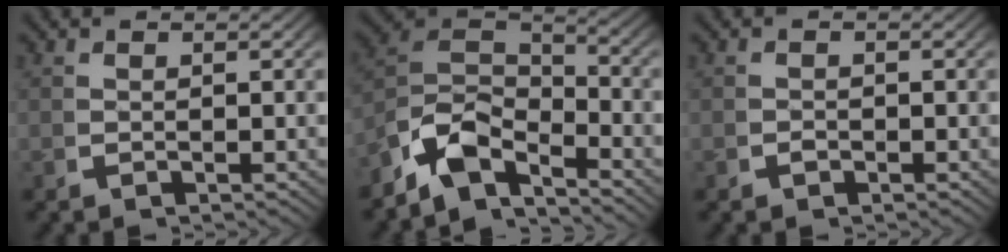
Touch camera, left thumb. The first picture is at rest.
{"total": 9.6, "force": [-2.4, 6.7, 6.5], "torque": [-0.150, -0.038, -0.039]}
{"total": 0.6, "force": [-0.4, 0.4, 0.3], "torque": [-0.005, -0.002, -0.008]}